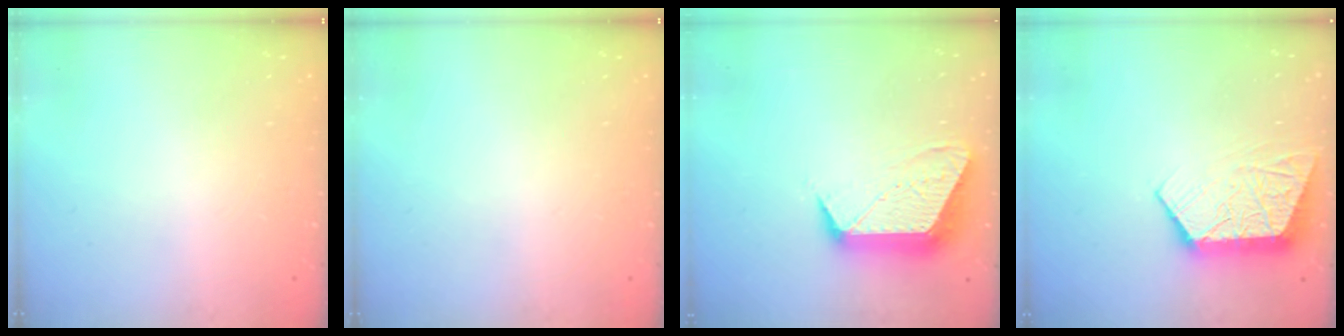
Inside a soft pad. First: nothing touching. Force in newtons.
{"total": 0.0}
{"total": 12.8, "press": 12.8, "slide": 0.6}
{"total": 10.4, "press": 10.3, "slide": 0.9}